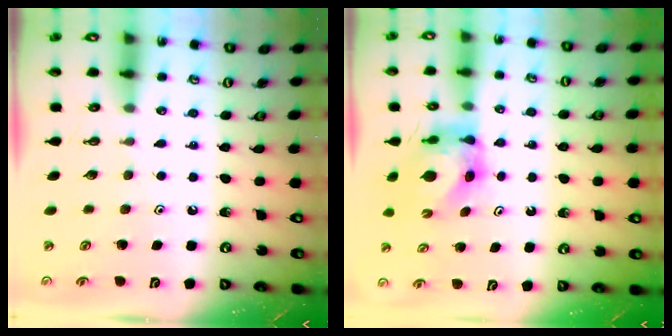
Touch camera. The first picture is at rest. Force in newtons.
{"total": 6.0, "press": 6.0, "slide": 0.3}